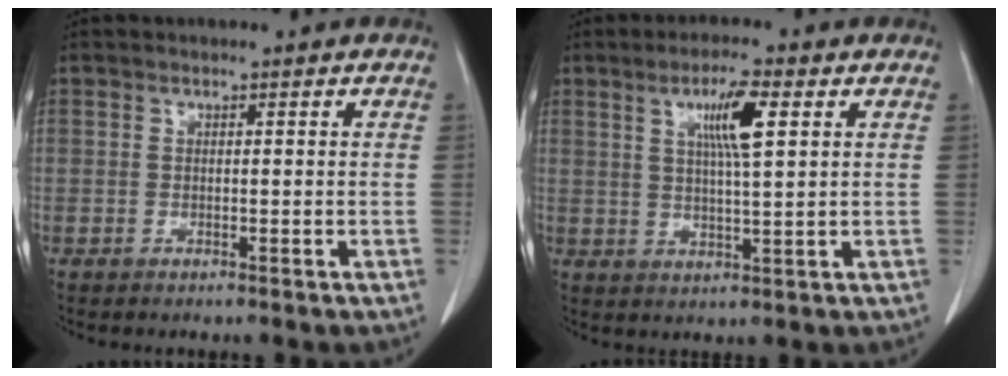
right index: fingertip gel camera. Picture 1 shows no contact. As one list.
[{"total": 6.7, "force": [2.5, 0.3, 6.2], "torque": [-0.111, 0.001, 0.043]}]